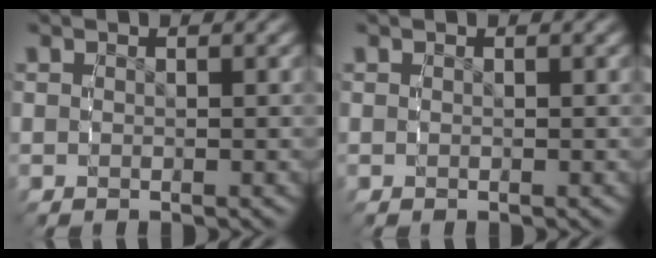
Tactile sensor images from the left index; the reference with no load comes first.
{"total": 0.0}